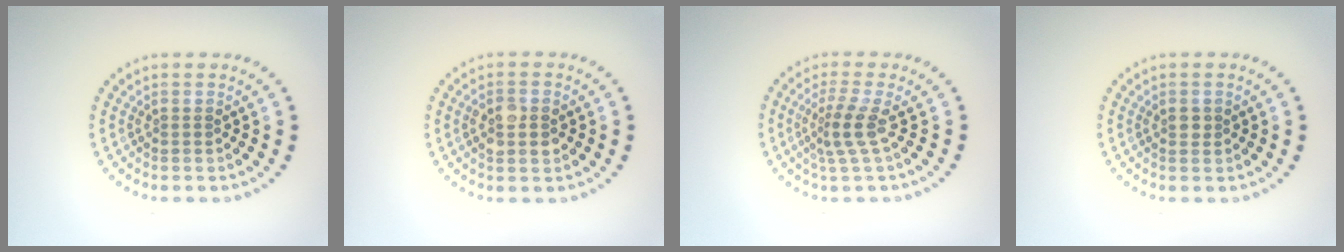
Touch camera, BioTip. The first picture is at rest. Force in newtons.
{"total": 2.8, "press": 2.8, "slide": 0.2}
{"total": 2.7, "press": 1.9, "slide": 1.9}
{"total": 1.0, "press": 1.0, "slide": 0.3}